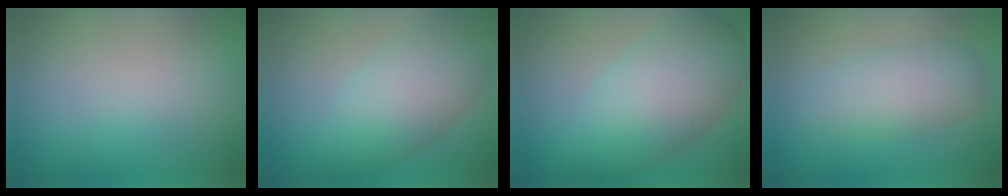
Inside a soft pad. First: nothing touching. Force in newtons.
{"total": 5.6, "press": 5.5, "slide": 0.4}
{"total": 7.3, "press": 7.3, "slide": 0.1}
{"total": 2.9, "press": 2.9, "slide": 0.2}